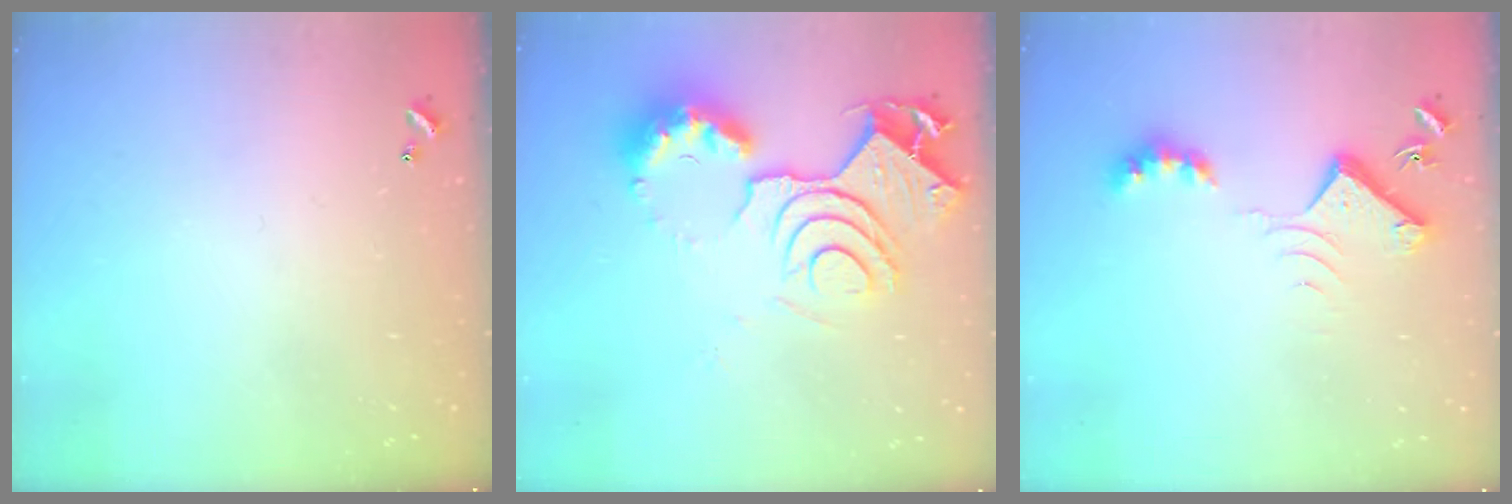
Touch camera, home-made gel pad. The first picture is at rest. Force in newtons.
{"total": 16.4, "press": 16.3, "slide": 1.7}
{"total": 8.2, "press": 8.1, "slide": 0.8}